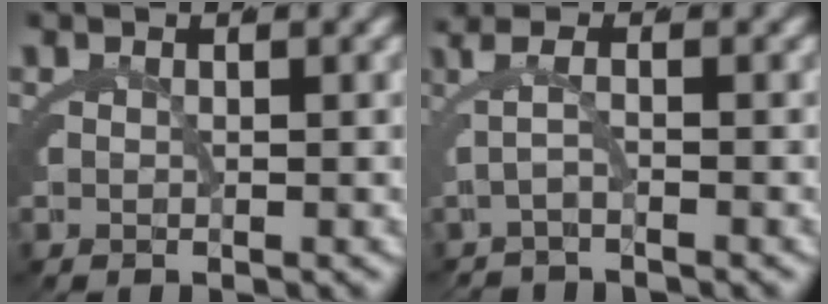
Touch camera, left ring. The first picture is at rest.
{"total": 2.0, "force": [-0.6, -0.2, 1.9], "torque": [-0.053, -0.005, -0.004]}